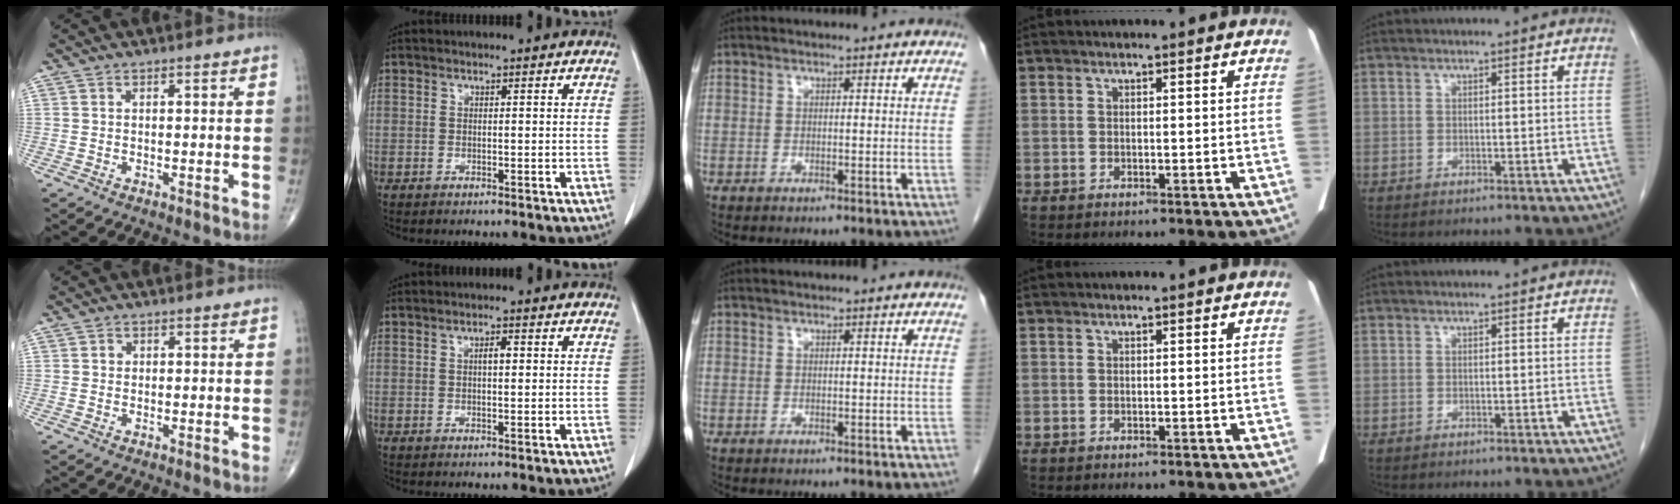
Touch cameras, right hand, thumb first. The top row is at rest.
{"thumb": {"total": 1.0, "force": [0.1, 0.9, 0.3], "torque": [0.000, 0.002, 0.001]}, "index": {"total": 2.1, "force": [0.3, 0.9, 1.9], "torque": [-0.037, 0.005, 0.006]}}